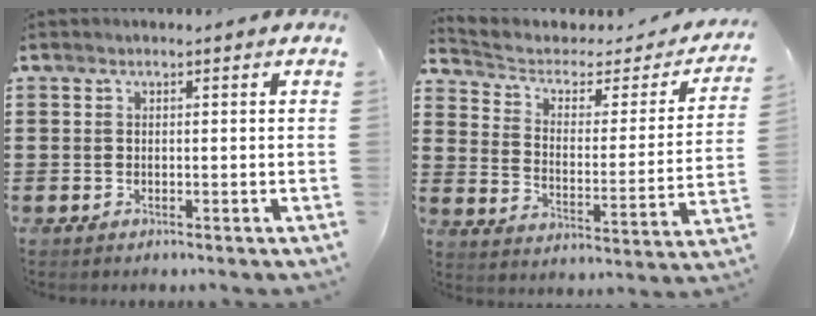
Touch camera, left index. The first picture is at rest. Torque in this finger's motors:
{"motor_torque": [2.13, 0.00, 0.03, -0.03]}